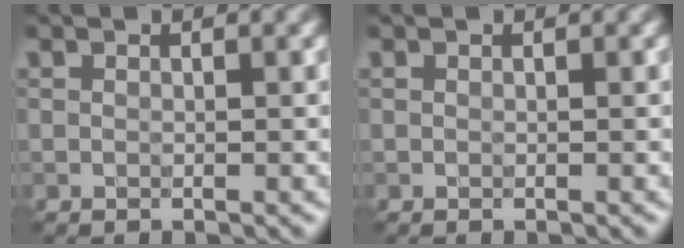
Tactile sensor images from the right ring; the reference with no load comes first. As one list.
[{"total": 0.0}]